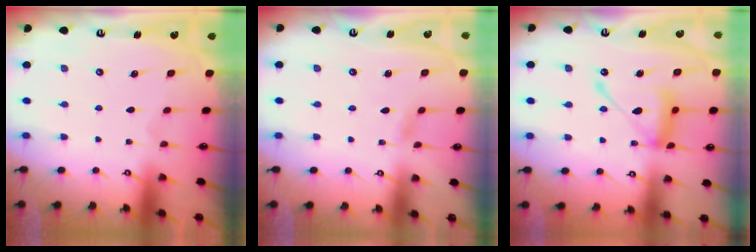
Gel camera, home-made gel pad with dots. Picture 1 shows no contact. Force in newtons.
{"total": 3.2, "press": 3.2, "slide": 0.4}
{"total": 14.2, "press": 14.1, "slide": 1.3}